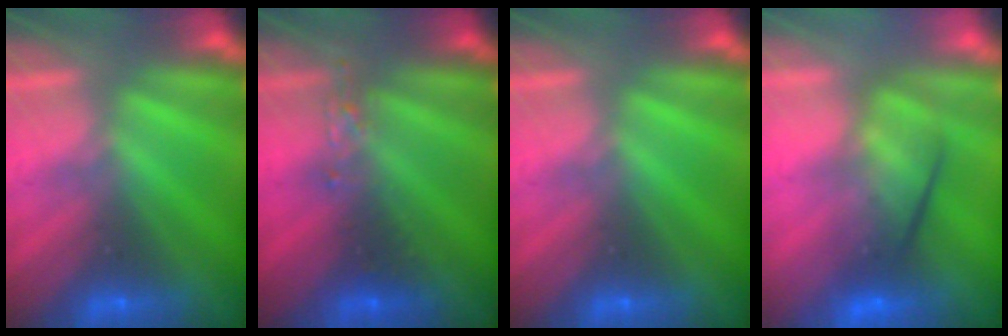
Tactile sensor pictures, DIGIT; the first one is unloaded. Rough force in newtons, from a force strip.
{"total": 2.4}
{"total": 0.0}
{"total": 7.3}